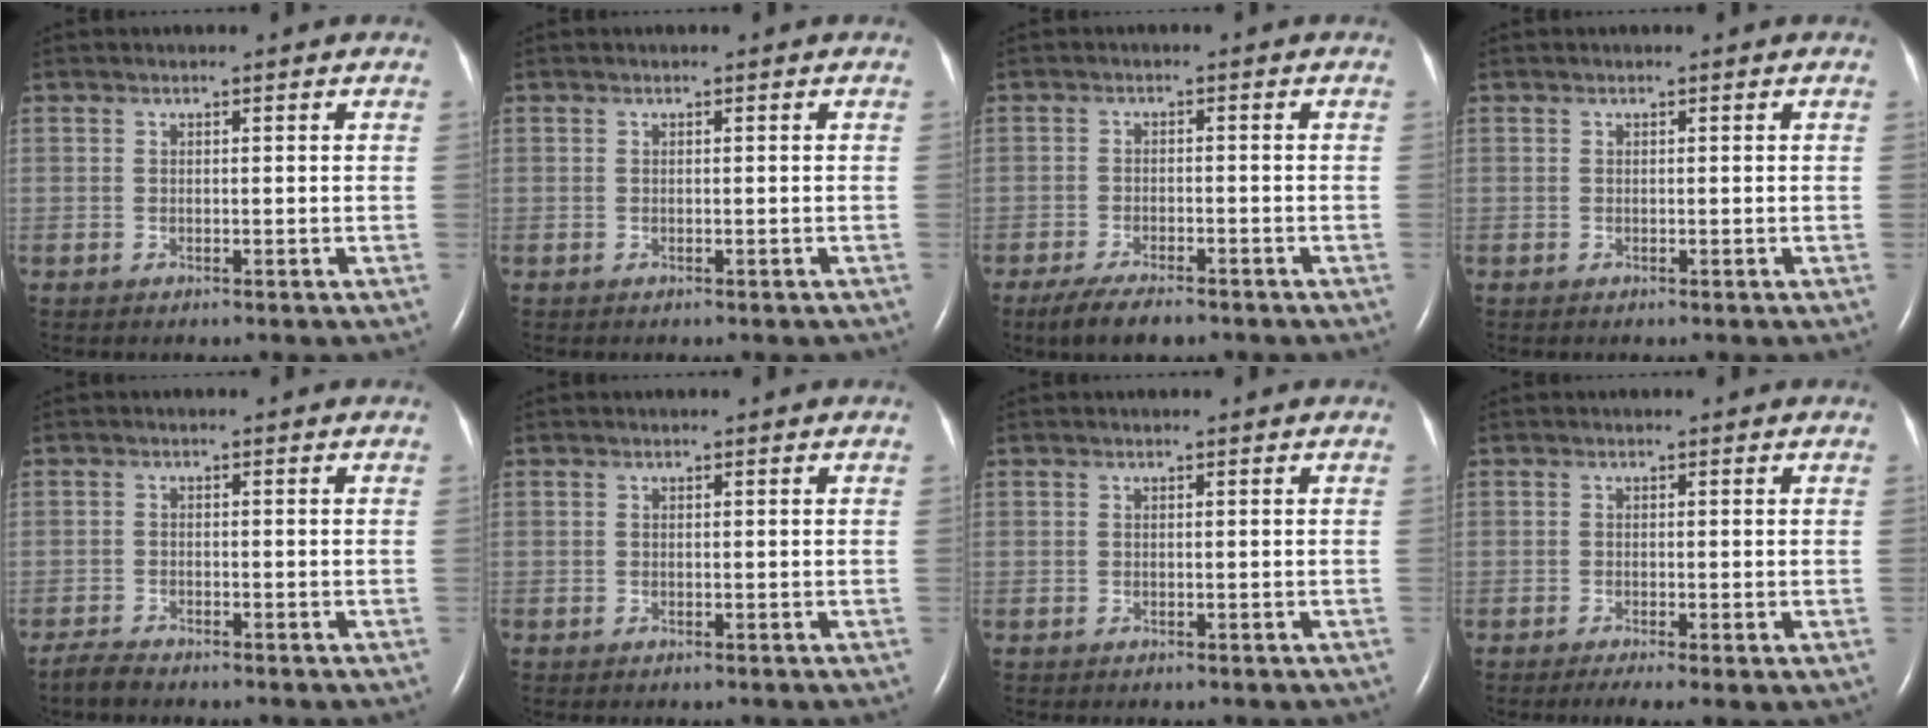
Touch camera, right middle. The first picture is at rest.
{"total": 0.5, "force": [-0.4, 0.2, 0.2], "torque": [-0.005, -0.001, -0.003]}
{"total": 6.2, "force": [-4.7, 1.6, 3.6], "torque": [-0.067, -0.011, -0.077]}
{"total": 0.0}
{"total": 2.1, "force": [-2.0, 0.3, 0.7], "torque": [-0.022, -0.006, -0.036]}
{"total": 0.0}
{"total": 0.0}
{"total": 3.4, "force": [-1.7, 0.7, 2.9], "torque": [-0.049, -0.013, -0.028]}